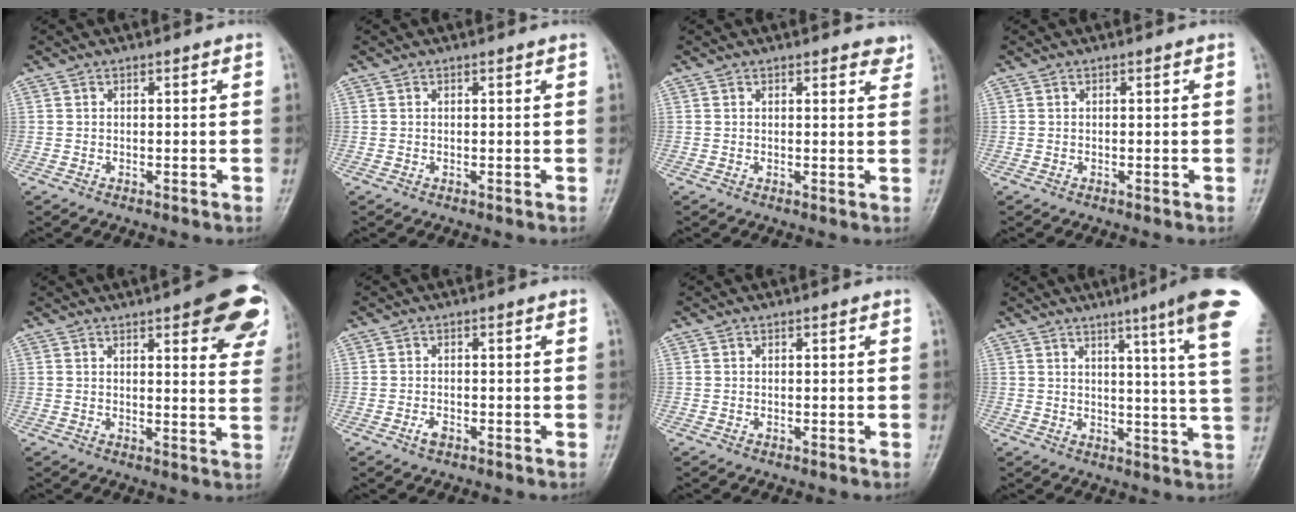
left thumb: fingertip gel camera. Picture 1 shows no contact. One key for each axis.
{"total": 0.0}
{"total": 3.2, "fx": 2.5, "fy": 1.2, "fz": 1.5, "tx": 0.004, "ty": -0.010, "tz": 0.023}
{"total": 0.0}
{"total": 15.3, "fx": 8.2, "fy": 4.7, "fz": 12.0, "tx": -0.113, "ty": -0.029, "tz": 0.090}
{"total": 1.6, "fx": -0.9, "fy": 0.8, "fz": 1.0, "tx": -0.021, "ty": 0.003, "tz": -0.017}
{"total": 0.0}
{"total": 15.6, "fx": 9.1, "fy": -0.3, "fz": 12.7, "tx": -0.155, "ty": -0.047, "tz": 0.094}